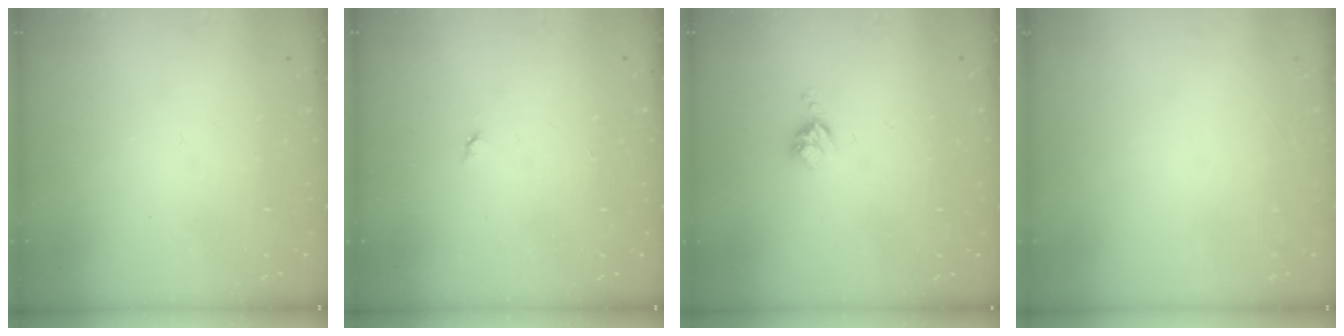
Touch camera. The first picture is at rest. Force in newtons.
{"total": 2.8, "press": 2.8, "slide": 0.4}
{"total": 3.6, "press": 3.6, "slide": 0.6}
{"total": 0.0}